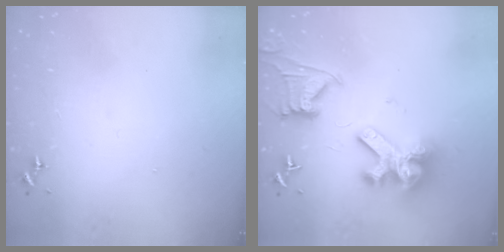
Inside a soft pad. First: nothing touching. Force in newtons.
{"total": 17.6, "press": 17.5, "slide": 2.1}